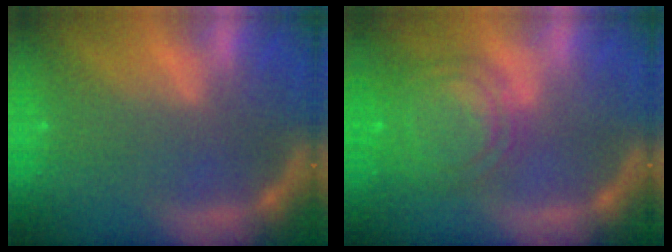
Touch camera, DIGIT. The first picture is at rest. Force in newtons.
{"total": 8.0}